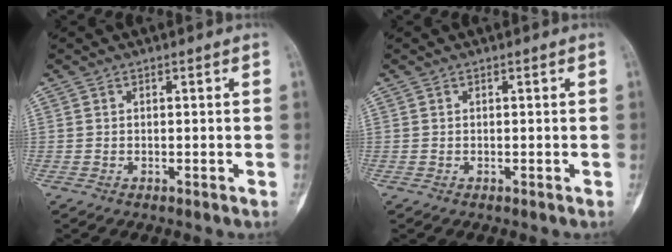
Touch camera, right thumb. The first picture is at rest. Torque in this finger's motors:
{"motor_torque": [0.14, 0.14, 0.15, -0.21, 0.03]}